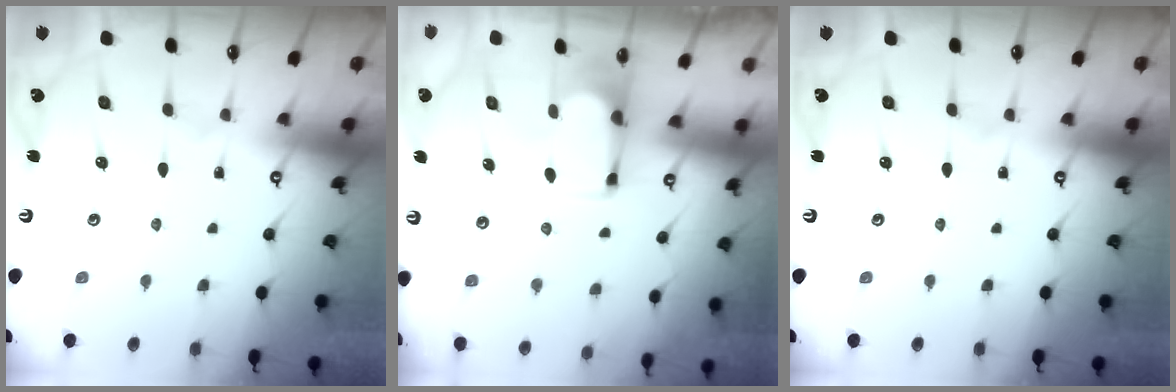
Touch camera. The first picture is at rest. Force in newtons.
{"total": 1.8, "press": 1.7, "slide": 0.6}
{"total": 0.0}